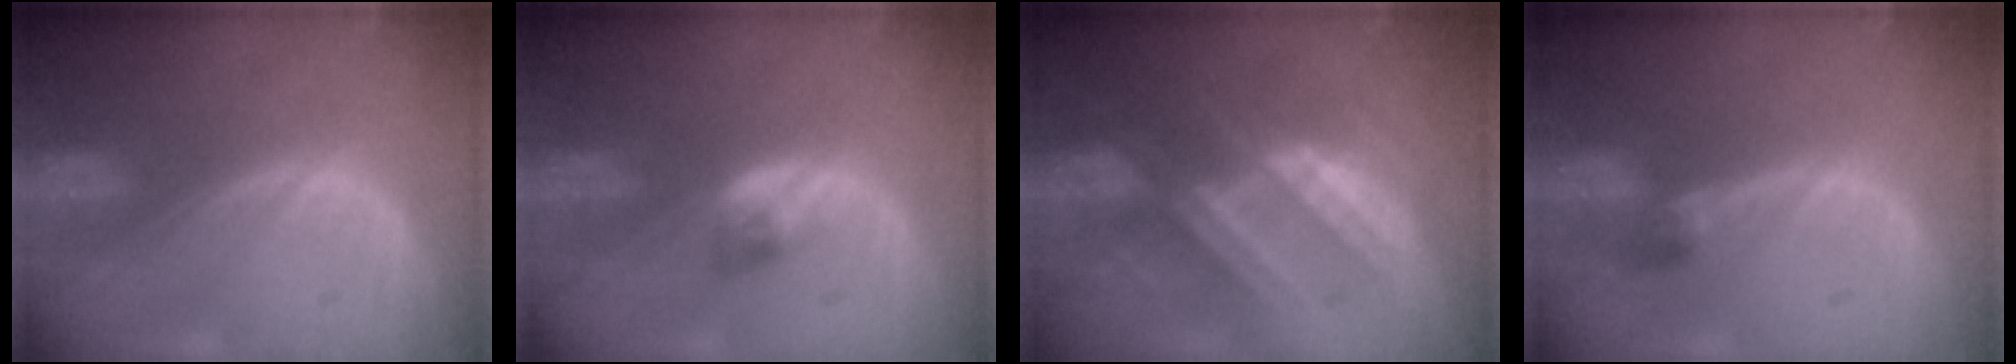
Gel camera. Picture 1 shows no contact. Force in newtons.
{"total": 2.7, "press": 2.4, "slide": 1.2}
{"total": 7.3, "press": 7.3, "slide": 1.0}
{"total": 2.6, "press": 2.6, "slide": 0.6}